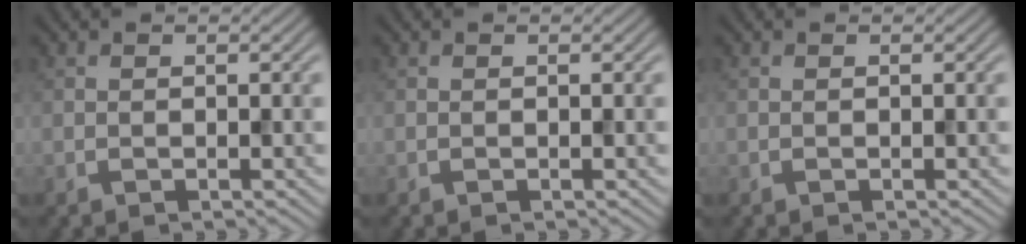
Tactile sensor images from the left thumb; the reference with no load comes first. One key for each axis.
{"total": 0.0}
{"total": 0.0}